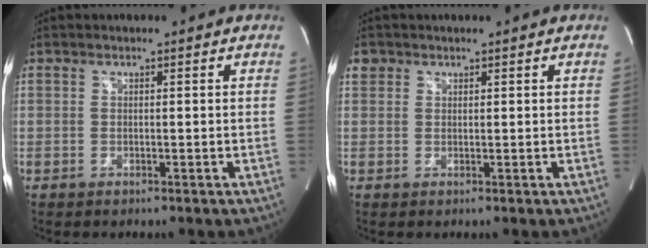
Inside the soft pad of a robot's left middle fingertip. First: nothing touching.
{"total": 1.8, "force": [1.0, 1.4, 0.1], "torque": [0.005, 0.009, 0.015]}